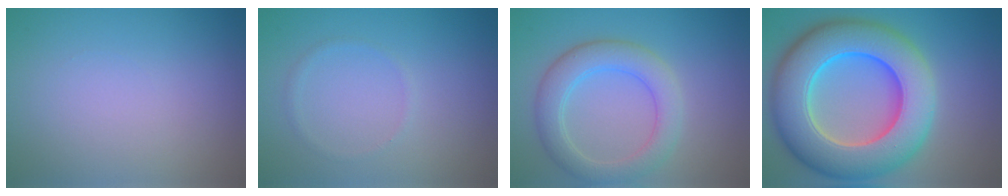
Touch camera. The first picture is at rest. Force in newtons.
{"total": 0.8, "press": 0.8, "slide": 0.2}
{"total": 4.8, "press": 4.8, "slide": 0.6}
{"total": 13.3, "press": 13.1, "slide": 2.1}